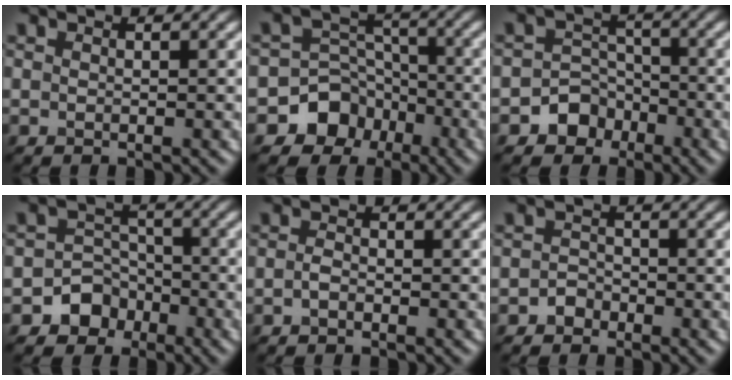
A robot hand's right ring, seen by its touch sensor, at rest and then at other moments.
{"total": 7.4, "force": [-4.1, 6.0, 1.2], "torque": [0.009, 0.004, -0.096]}
{"total": 3.9, "force": [-2.3, 3.1, 0.7], "torque": [0.023, 0.008, -0.048]}
{"total": 4.3, "force": [-2.4, 3.5, 0.8], "torque": [0.022, 0.007, -0.052]}
{"total": 0.8, "force": [-0.4, 0.4, 0.6], "torque": [-0.013, 0.000, -0.011]}
{"total": 1.3, "force": [-0.9, 0.9, 0.2], "torque": [0.002, 0.006, -0.017]}